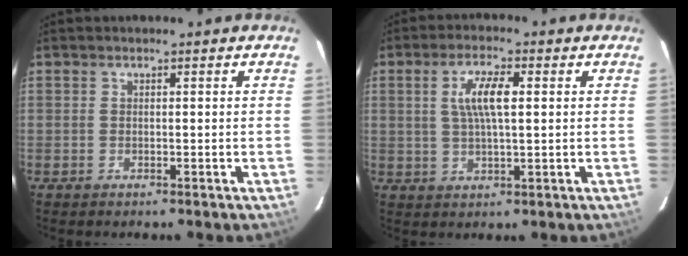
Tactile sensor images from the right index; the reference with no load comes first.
{"total": 6.5, "force": [1.5, 1.8, 6.1], "torque": [-0.117, 0.007, 0.028]}